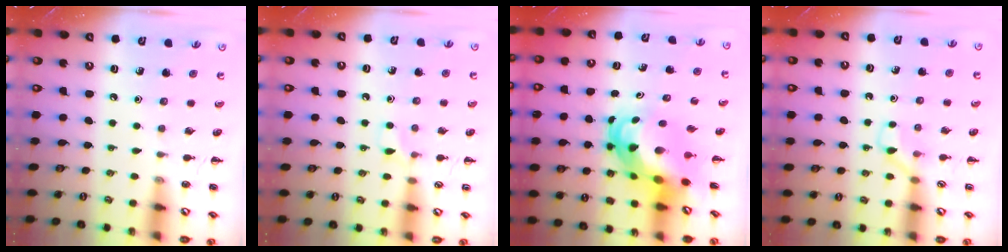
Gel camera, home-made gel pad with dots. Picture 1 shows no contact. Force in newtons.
{"total": 5.9, "press": 5.6, "slide": 2.0}
{"total": 7.4, "press": 7.1, "slide": 2.2}
{"total": 3.5, "press": 3.3, "slide": 1.4}